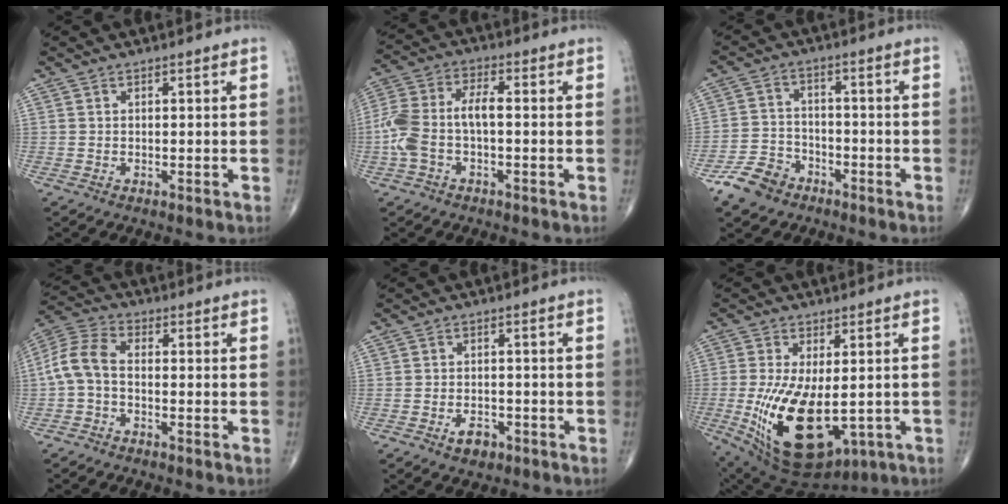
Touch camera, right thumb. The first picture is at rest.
{"total": 9.9, "force": [-1.5, 4.9, 8.5], "torque": [-0.199, 0.035, -0.033]}
{"total": 7.3, "force": [-5.0, 4.7, 2.3], "torque": [-0.031, 0.026, -0.100]}
{"total": 7.4, "force": [-1.2, 4.3, 5.9], "torque": [-0.127, 0.025, -0.037]}
{"total": 3.5, "force": [-1.9, 2.1, 2.0], "torque": [-0.023, 0.009, -0.029]}
{"total": 17.9, "force": [-3.2, 8.8, 15.3], "torque": [-0.287, -0.021, -0.024]}